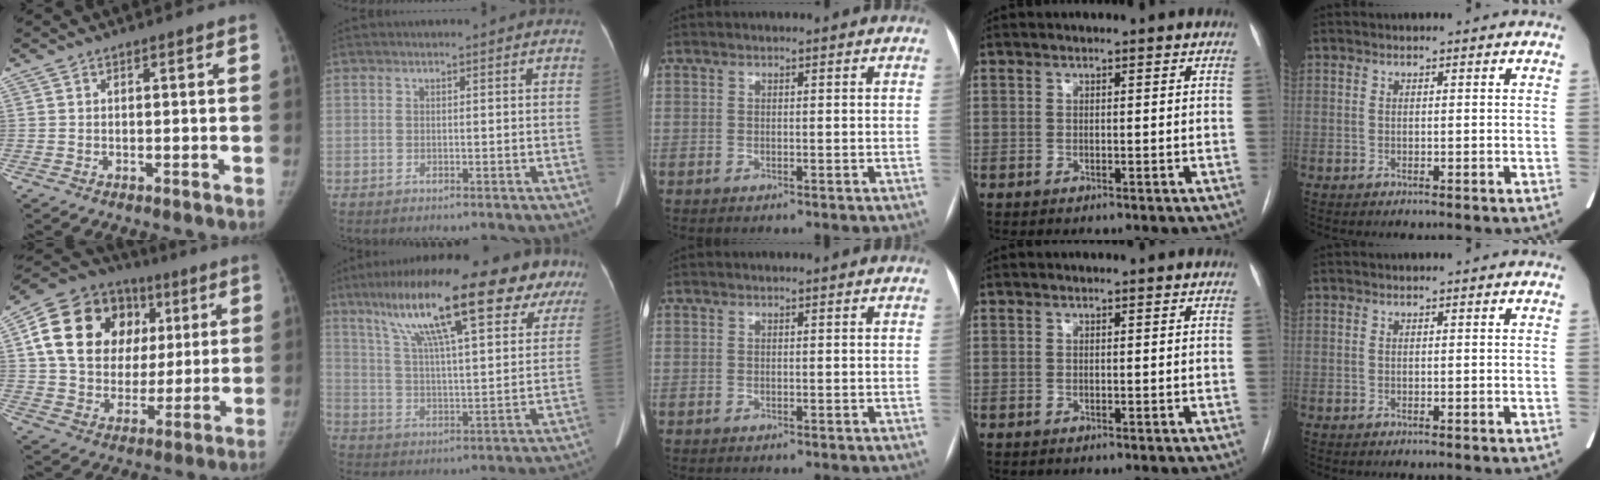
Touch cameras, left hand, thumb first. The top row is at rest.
{"thumb": {"total": 22.7, "force": [6.2, 17.5, 13.0], "torque": [-0.201, 0.025, 0.108]}, "index": {"total": 25.0, "force": [16.5, 4.7, 18.2], "torque": [-0.298, 0.051, 0.246]}}